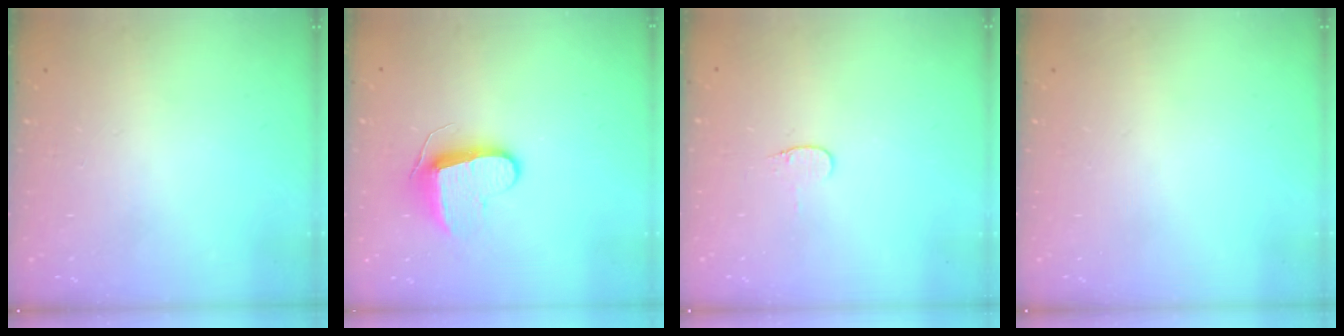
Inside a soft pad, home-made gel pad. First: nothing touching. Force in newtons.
{"total": 9.3, "press": 9.3, "slide": 0.0}
{"total": 3.2, "press": 3.1, "slide": 0.4}
{"total": 0.0}